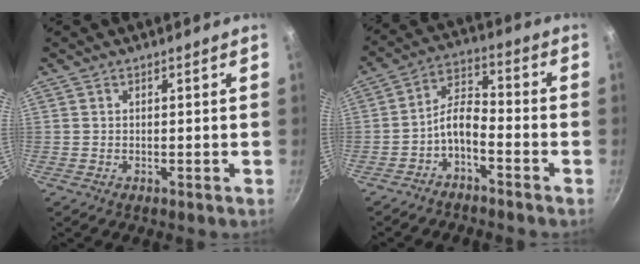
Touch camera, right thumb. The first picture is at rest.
{"total": 6.4, "force": [-3.7, 2.8, 4.4], "torque": [-0.084, 0.051, -0.073]}